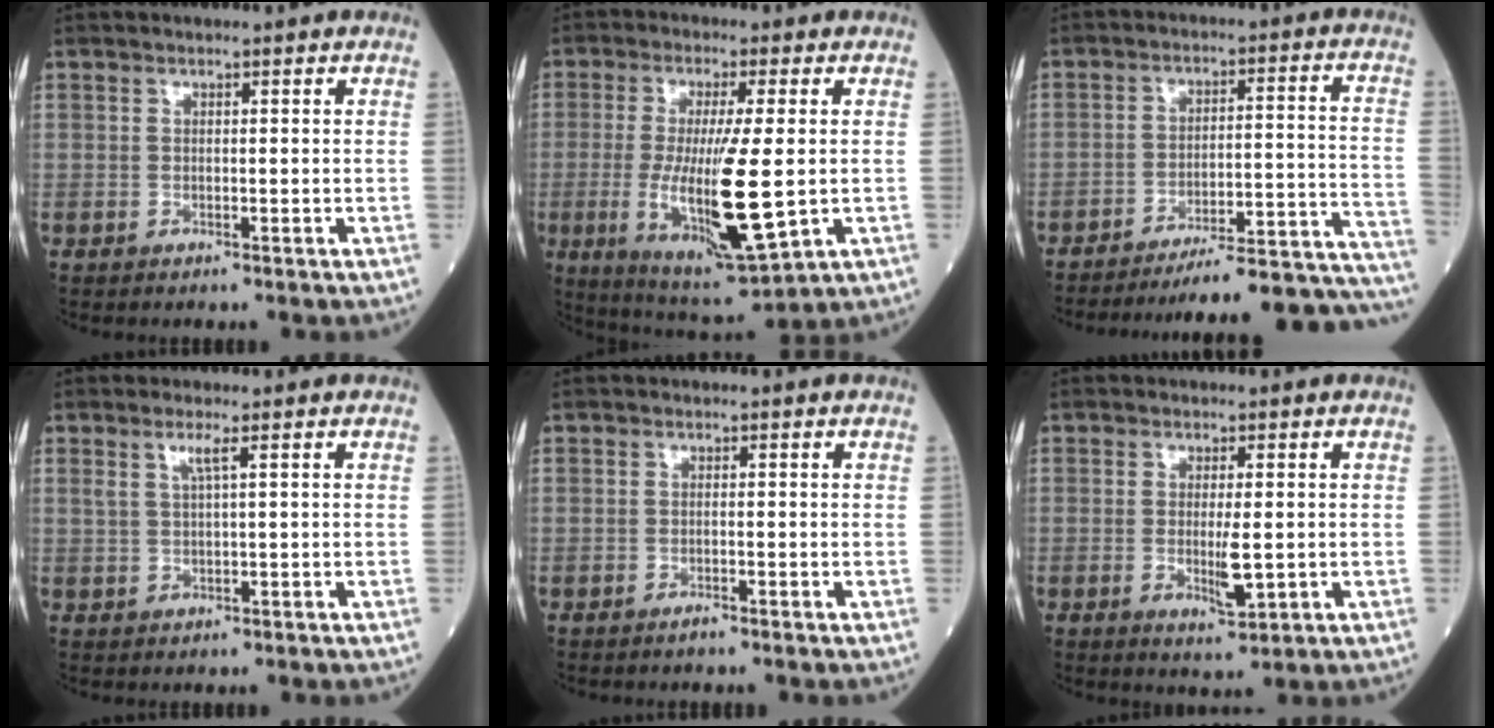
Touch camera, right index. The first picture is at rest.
{"total": 15.0, "force": [-1.6, 2.4, 14.8], "torque": [-0.277, -0.027, -0.018]}
{"total": 22.6, "force": [-21.7, -0.9, 6.3], "torque": [-0.014, 0.010, -0.285]}
{"total": 2.1, "force": [1.0, -0.1, 1.9], "torque": [-0.046, 0.004, 0.022]}
{"total": 0.9, "force": [-0.7, -0.1, 0.5], "torque": [-0.013, -0.001, -0.013]}
{"total": 4.3, "force": [-0.6, 0.8, 4.2], "torque": [-0.073, -0.007, -0.007]}